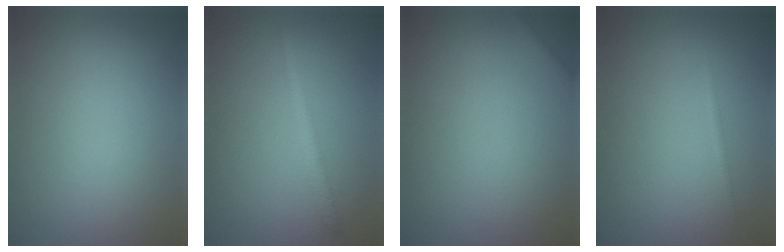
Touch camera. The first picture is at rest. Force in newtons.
{"total": 2.0, "press": 2.0, "slide": 0.1}
{"total": 1.5, "press": 1.5, "slide": 0.0}
{"total": 0.6, "press": 0.6, "slide": 0.1}